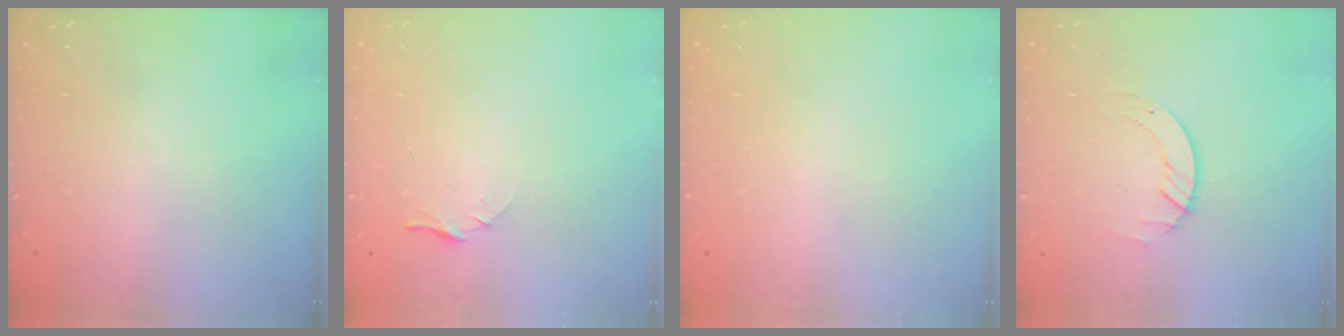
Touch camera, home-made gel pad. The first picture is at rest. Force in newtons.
{"total": 4.5, "press": 4.4, "slide": 0.4}
{"total": 0.0}
{"total": 2.6, "press": 2.6, "slide": 0.3}